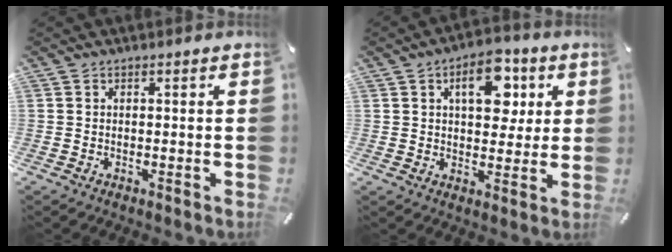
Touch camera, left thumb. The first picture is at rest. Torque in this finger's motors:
{"motor_torque": [0.40, 0.52, 1.24, -0.72, 0.31]}